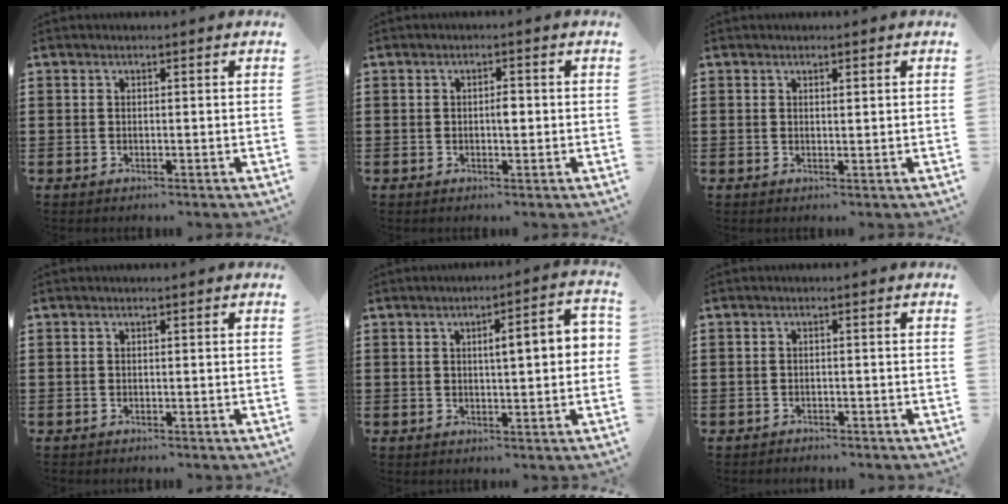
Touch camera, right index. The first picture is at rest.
{"total": 1.7, "force": [-0.1, 0.6, 1.6], "torque": [-0.030, 0.001, -0.003]}
{"total": 0.6, "force": [0.4, 0.2, 0.4], "torque": [-0.009, 0.001, 0.008]}
{"total": 0.0}
{"total": 5.1, "force": [0.6, 0.8, 5.0], "torque": [-0.083, -0.001, 0.005]}
{"total": 1.1, "force": [-1.1, 0.2, 0.0], "torque": [-0.004, 0.002, -0.024]}